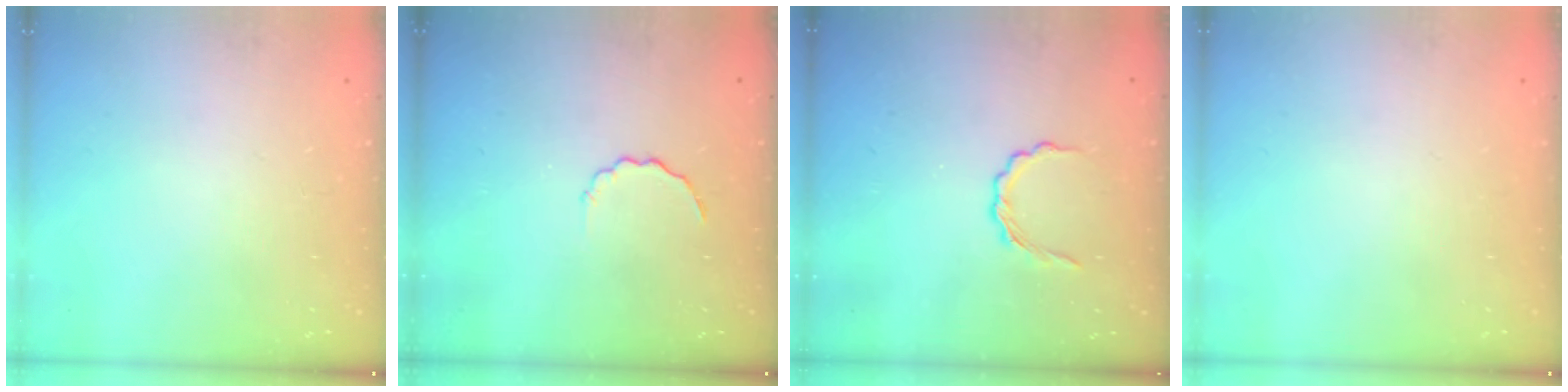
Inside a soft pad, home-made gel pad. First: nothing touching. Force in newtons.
{"total": 2.9, "press": 2.8, "slide": 0.8}
{"total": 3.6, "press": 3.4, "slide": 1.2}
{"total": 0.0}